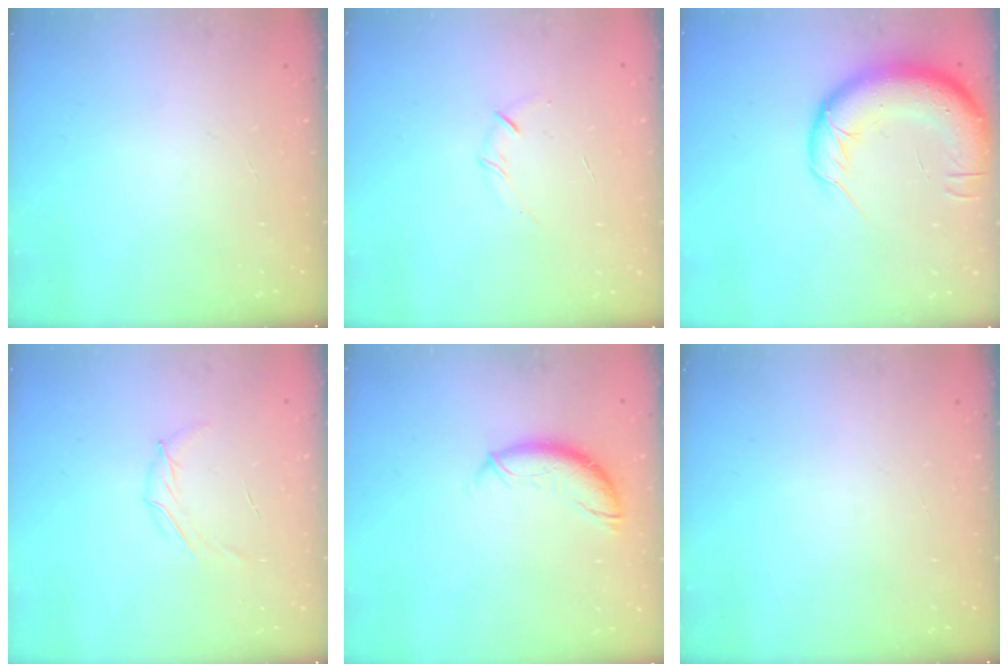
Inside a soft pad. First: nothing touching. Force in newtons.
{"total": 3.5, "press": 3.4, "slide": 1.0}
{"total": 17.4, "press": 16.9, "slide": 3.9}
{"total": 5.2, "press": 5.0, "slide": 1.3}
{"total": 9.8, "press": 9.7, "slide": 1.6}
{"total": 0.0}